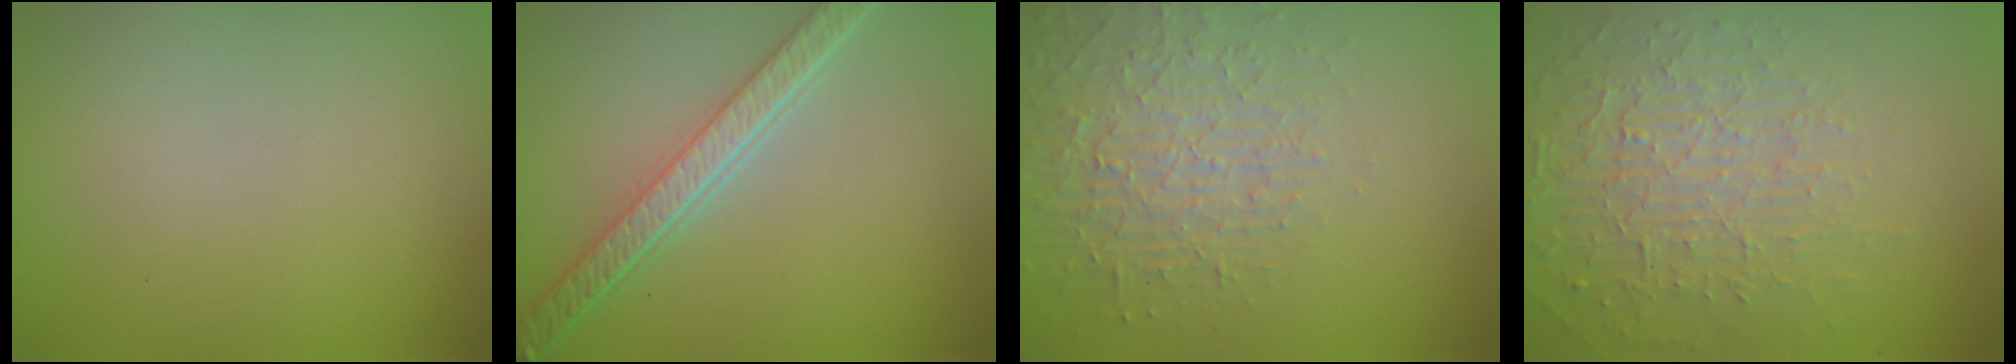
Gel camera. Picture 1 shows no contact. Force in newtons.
{"total": 5.7, "press": 4.2, "slide": 3.9}
{"total": 4.2, "press": 3.8, "slide": 1.9}
{"total": 5.1, "press": 3.4, "slide": 3.7}